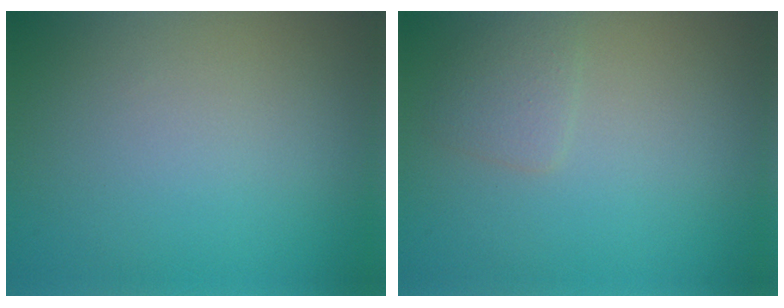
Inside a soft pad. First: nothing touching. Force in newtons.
{"total": 1.5, "press": 1.5, "slide": 0.1}